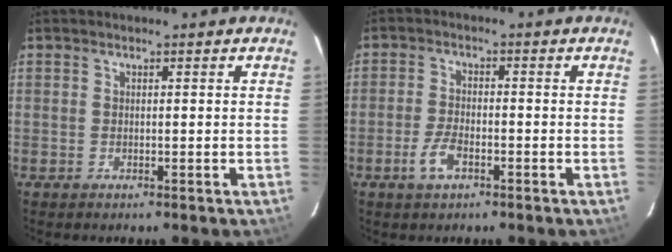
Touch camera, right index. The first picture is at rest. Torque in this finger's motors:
{"motor_torque": [0.39, -0.38, 0.24, 0.06]}